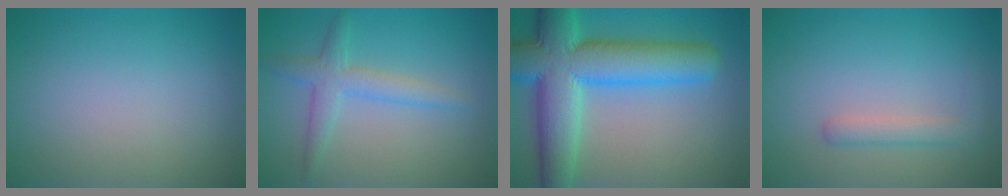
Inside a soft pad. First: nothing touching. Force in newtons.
{"total": 3.0, "press": 3.0, "slide": 0.1}
{"total": 11.1, "press": 11.1, "slide": 0.4}
{"total": 1.8, "press": 1.8, "slide": 0.1}